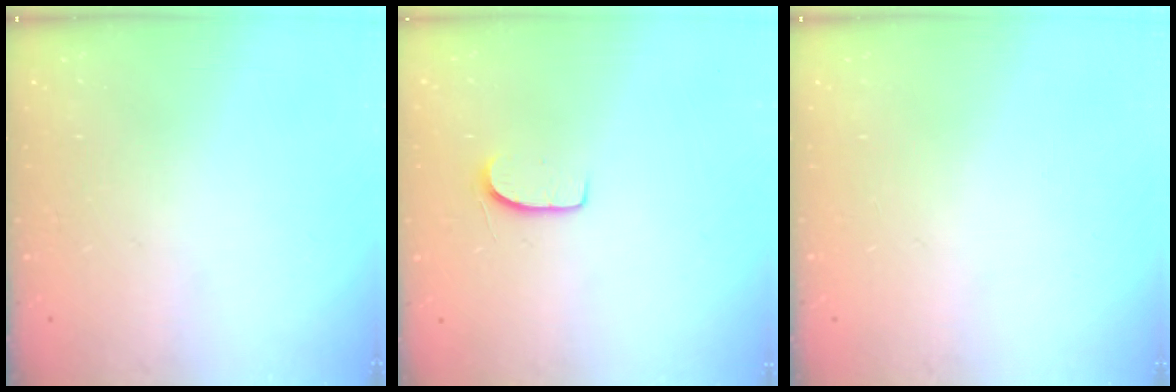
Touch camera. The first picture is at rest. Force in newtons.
{"total": 7.1, "press": 7.1, "slide": 0.6}
{"total": 0.0}